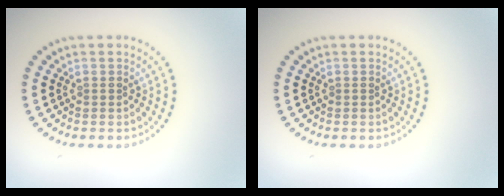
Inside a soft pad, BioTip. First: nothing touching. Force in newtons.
{"total": 0.0}